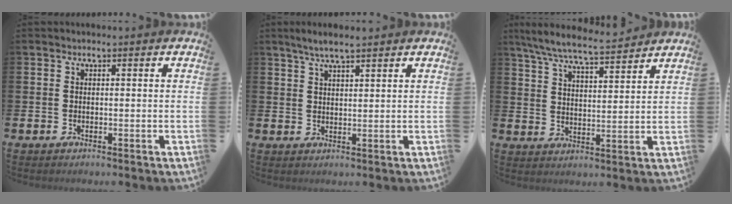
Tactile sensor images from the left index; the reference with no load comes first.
{"total": 4.2, "force": [3.5, 0.6, 2.2], "torque": [-0.041, -0.009, 0.061]}
{"total": 7.7, "force": [7.2, 0.7, 2.6], "torque": [-0.079, -0.036, 0.129]}